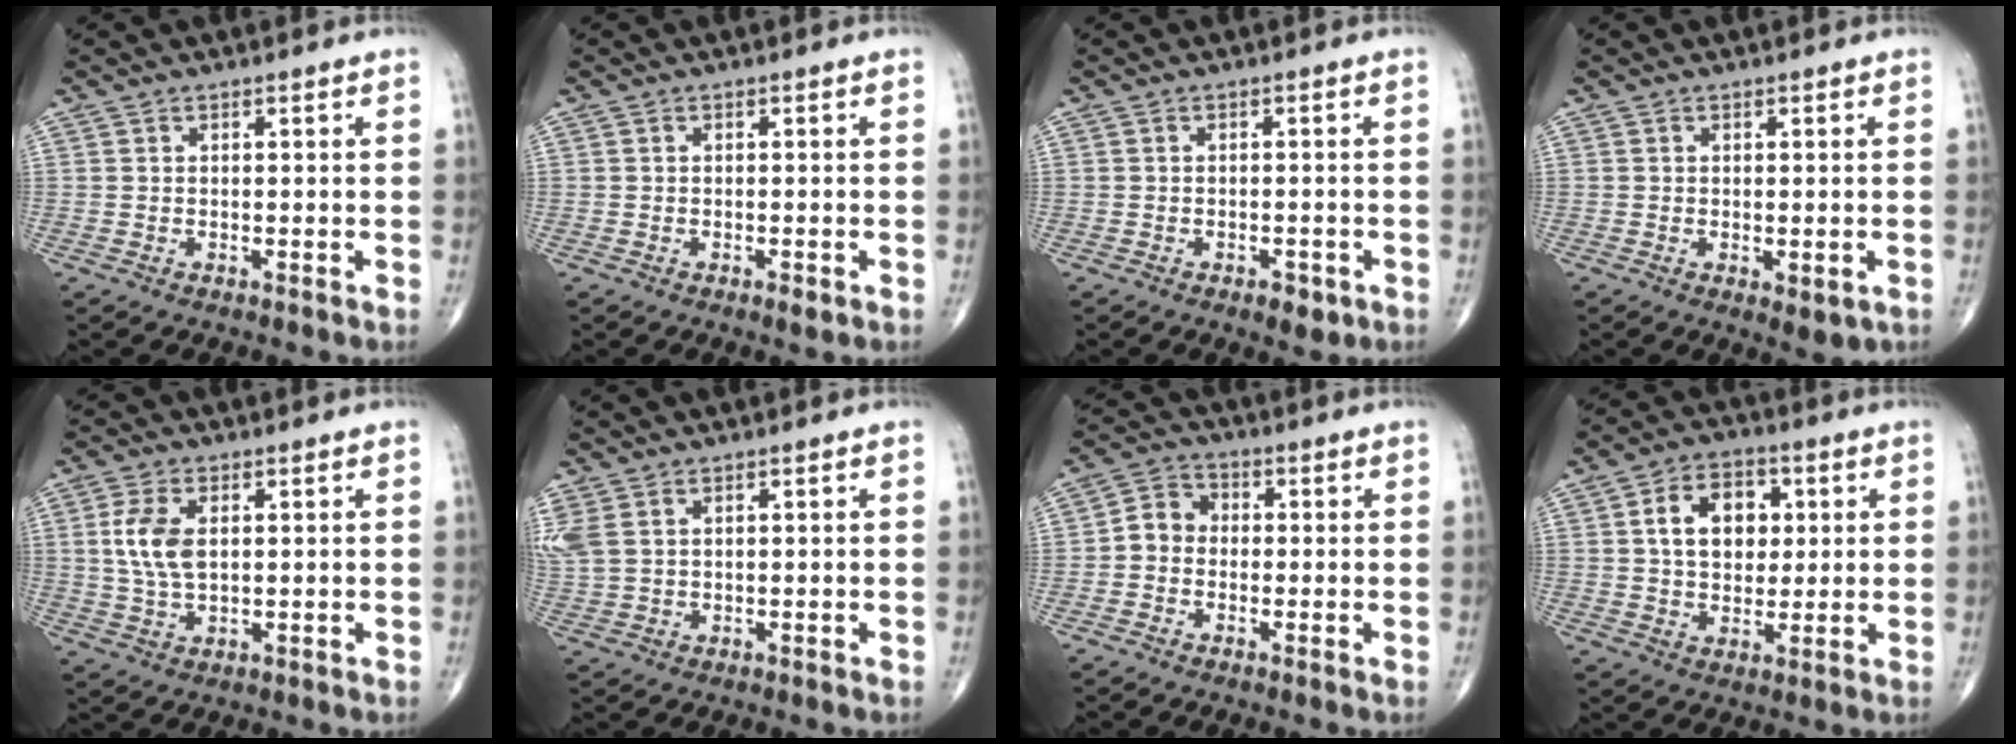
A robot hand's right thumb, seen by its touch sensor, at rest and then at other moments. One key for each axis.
{"total": 1.3, "fx": -0.6, "fy": 0.5, "fz": 1.0, "tx": -0.017, "ty": -0.003, "tz": -0.010}
{"total": 3.2, "fx": -1.6, "fy": 1.6, "fz": 2.2, "tx": -0.024, "ty": 0.004, "tz": -0.019}
{"total": 3.6, "fx": -1.1, "fy": 1.5, "fz": 3.1, "tx": -0.037, "ty": -0.008, "tz": -0.008}
{"total": 7.3, "fx": 1.4, "fy": 4.0, "fz": 6.0, "tx": -0.125, "ty": -0.005, "tz": 0.028}
{"total": 5.6, "fx": 2.3, "fy": 3.4, "fz": 3.8, "tx": -0.112, "ty": 0.011, "tz": 0.058}
{"total": 5.1, "fx": -0.8, "fy": 4.4, "fz": 2.5, "tx": -0.026, "ty": 0.019, "tz": -0.028}
{"total": 10.7, "fx": 2.2, "fy": 7.6, "fz": 7.2, "tx": -0.083, "ty": 0.004, "tz": 0.035}